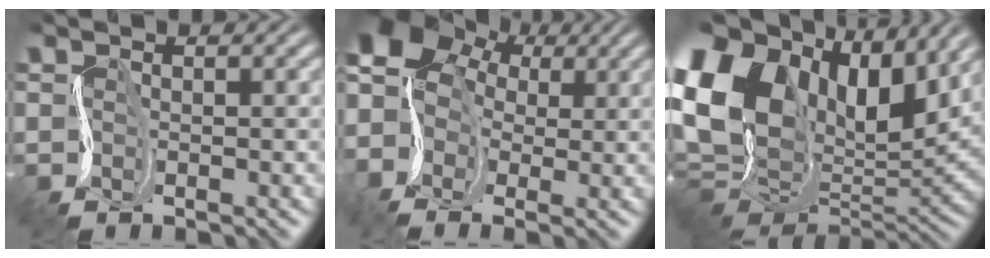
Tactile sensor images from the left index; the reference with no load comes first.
{"total": 9.4, "force": [0.0, 7.9, 4.9], "torque": [-0.103, 0.027, -0.031]}
{"total": 17.1, "force": [6.5, 10.7, 11.7], "torque": [-0.255, 0.040, 0.111]}